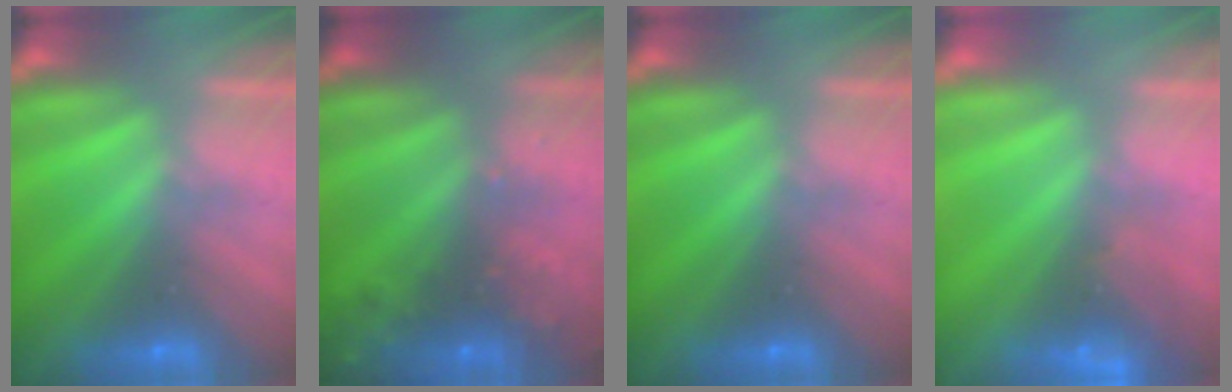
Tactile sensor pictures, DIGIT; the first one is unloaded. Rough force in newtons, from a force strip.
{"total": 9.0}
{"total": 0.0}
{"total": 2.6}